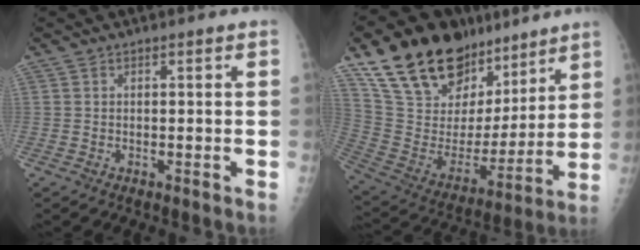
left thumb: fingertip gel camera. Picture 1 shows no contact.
{"total": 27.2, "force": [18.8, 13.9, 13.9], "torque": [-0.206, -0.048, 0.330]}